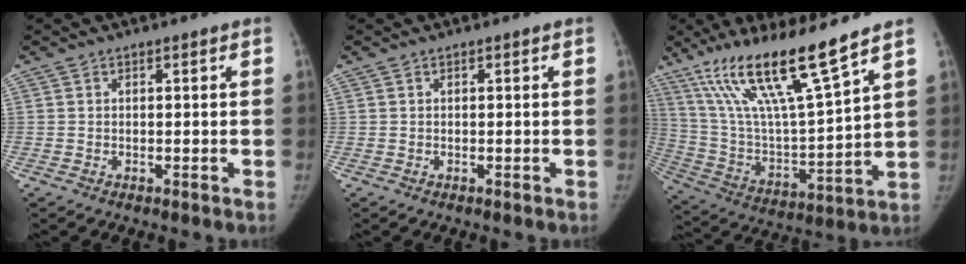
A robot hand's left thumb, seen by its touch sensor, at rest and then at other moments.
{"total": 0.0}
{"total": 20.2, "force": [13.5, 2.1, 14.8], "torque": [-0.258, -0.062, 0.255]}